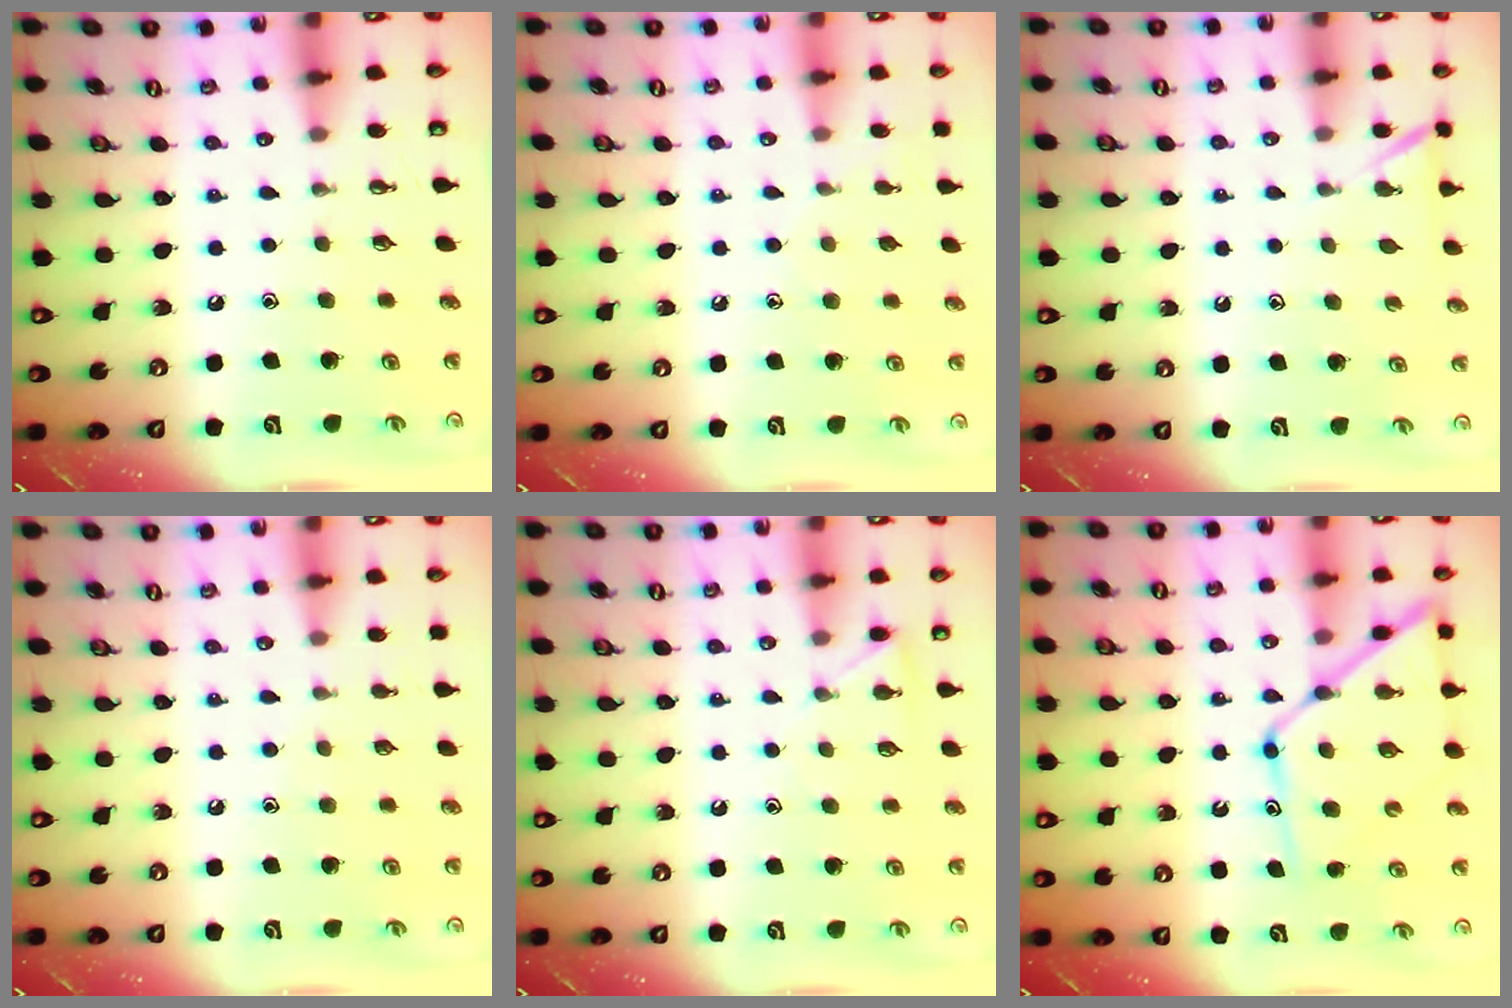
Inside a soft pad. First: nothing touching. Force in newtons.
{"total": 6.8, "press": 6.8, "slide": 0.7}
{"total": 3.7, "press": 3.6, "slide": 0.4}
{"total": 3.9, "press": 3.9, "slide": 0.4}
{"total": 5.6, "press": 5.6, "slide": 0.7}
{"total": 13.3, "press": 13.3, "slide": 1.1}